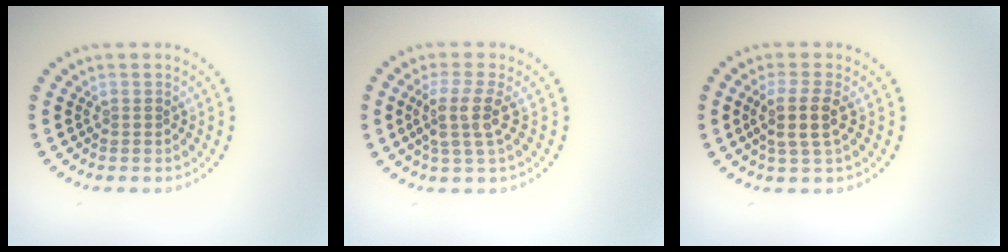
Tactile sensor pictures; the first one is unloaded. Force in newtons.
{"total": 3.2, "press": 2.5, "slide": 2.0}
{"total": 2.8, "press": 2.4, "slide": 1.5}